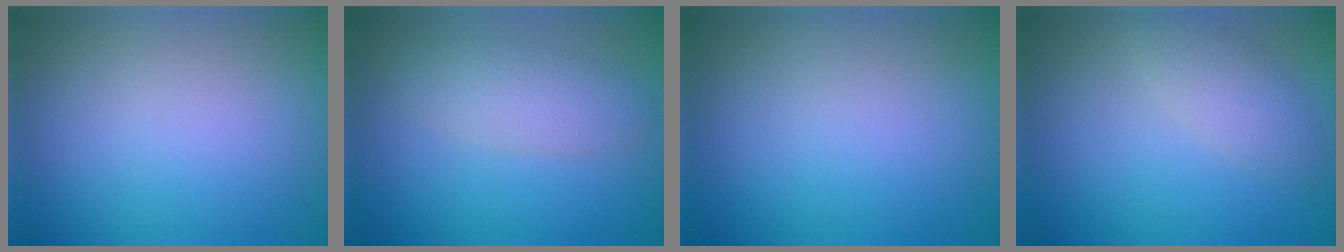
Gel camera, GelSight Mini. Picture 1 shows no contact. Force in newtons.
{"total": 3.0, "press": 3.0, "slide": 0.2}
{"total": 0.0}
{"total": 3.4, "press": 3.4, "slide": 0.2}